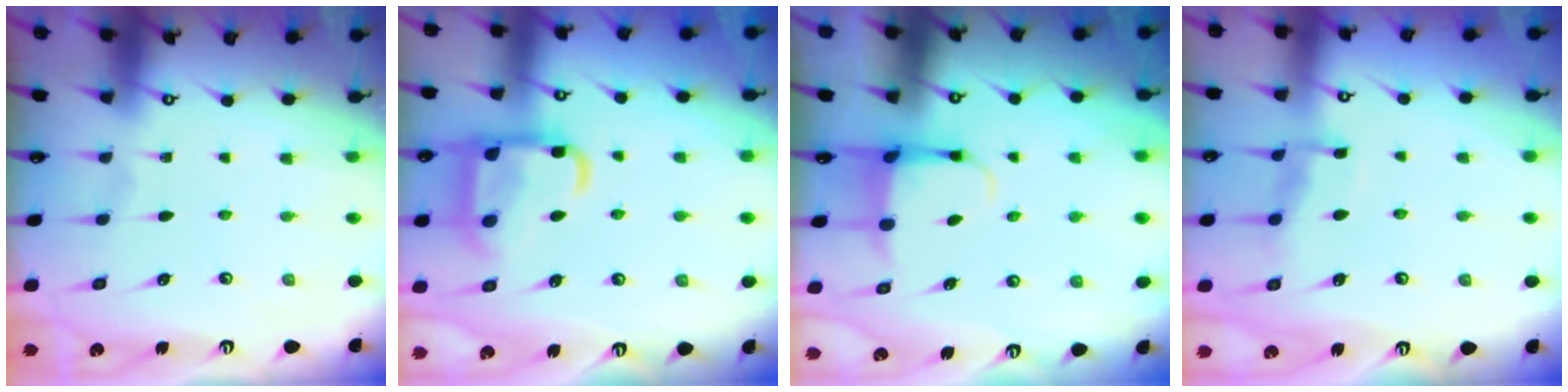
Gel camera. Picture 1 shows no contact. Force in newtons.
{"total": 16.1, "press": 16.0, "slide": 1.5}
{"total": 4.0, "press": 3.8, "slide": 1.0}
{"total": 8.6, "press": 8.6, "slide": 0.9}